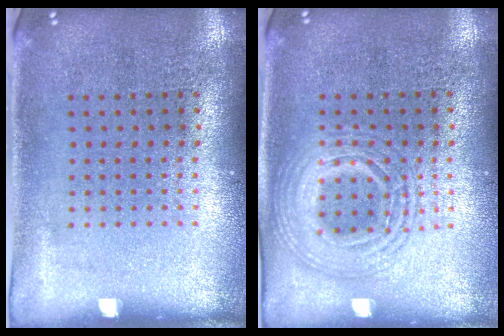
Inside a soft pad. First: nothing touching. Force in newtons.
{"total": 2.8, "press": 2.8, "slide": 0.3}